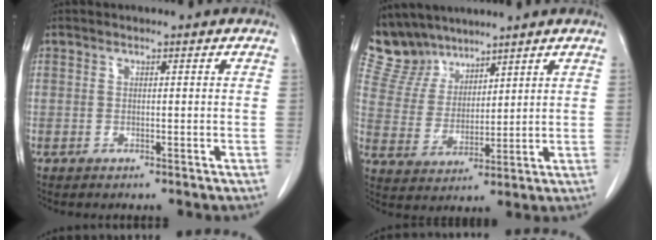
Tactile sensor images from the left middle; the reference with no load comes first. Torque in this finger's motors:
{"motor_torque": [0.02, -0.09, -0.08, -0.07]}